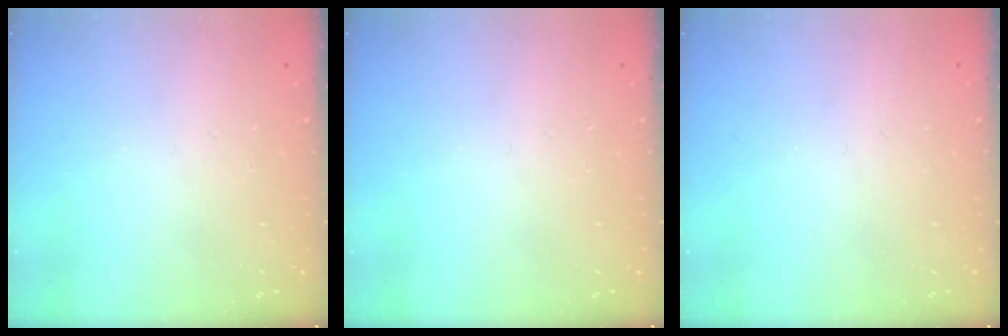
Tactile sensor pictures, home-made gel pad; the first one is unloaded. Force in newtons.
{"total": 0.0}
{"total": 0.0}